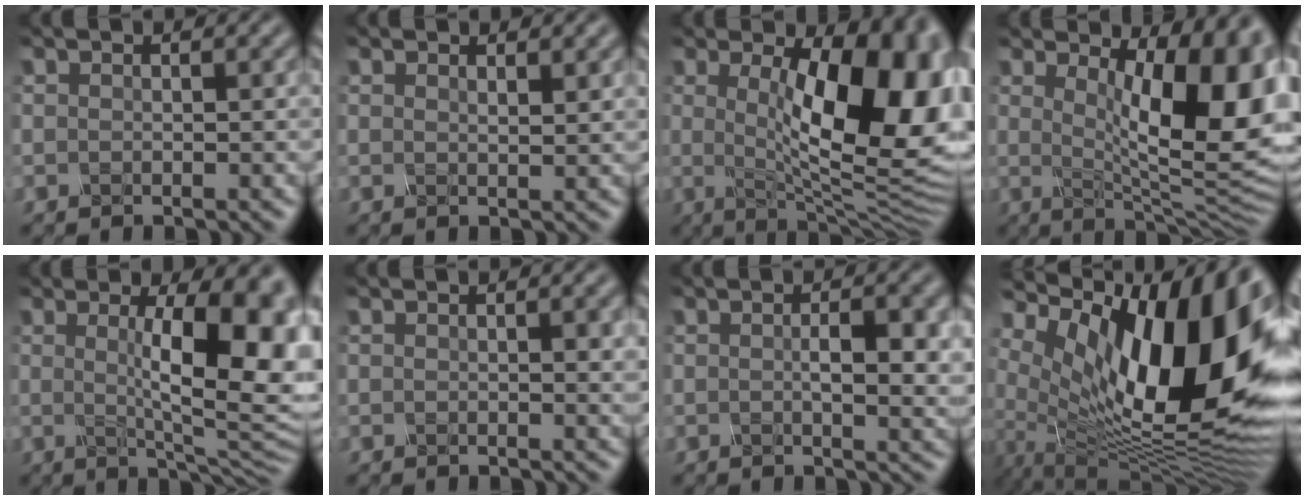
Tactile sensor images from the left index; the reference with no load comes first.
{"total": 1.0, "force": [0.8, 0.2, 0.5], "torque": [-0.011, -0.002, 0.017]}
{"total": 14.6, "force": [1.5, 6.0, 13.2], "torque": [-0.156, 0.004, 0.020]}
{"total": 12.5, "force": [2.6, 4.4, 11.4], "torque": [-0.132, -0.008, 0.042]}
{"total": 11.6, "force": [1.4, 3.2, 11.1], "torque": [-0.136, -0.005, 0.026]}
{"total": 1.5, "force": [0.1, 0.5, 1.5], "torque": [-0.017, -0.004, 0.004]}
{"total": 4.5, "force": [-0.1, 1.4, 4.2], "torque": [-0.067, -0.002, 0.001]}
{"total": 17.1, "force": [4.1, 7.7, 14.7], "torque": [-0.242, 0.005, 0.066]}